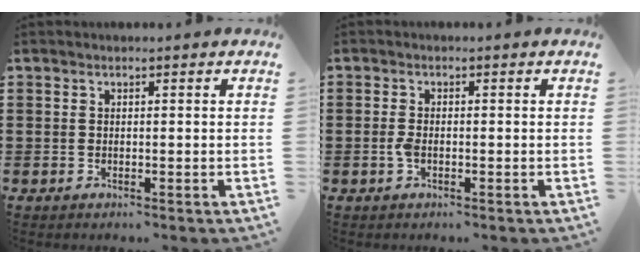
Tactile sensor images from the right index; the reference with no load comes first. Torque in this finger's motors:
{"motor_torque": [0.61, 0.11, 0.30, 0.08]}